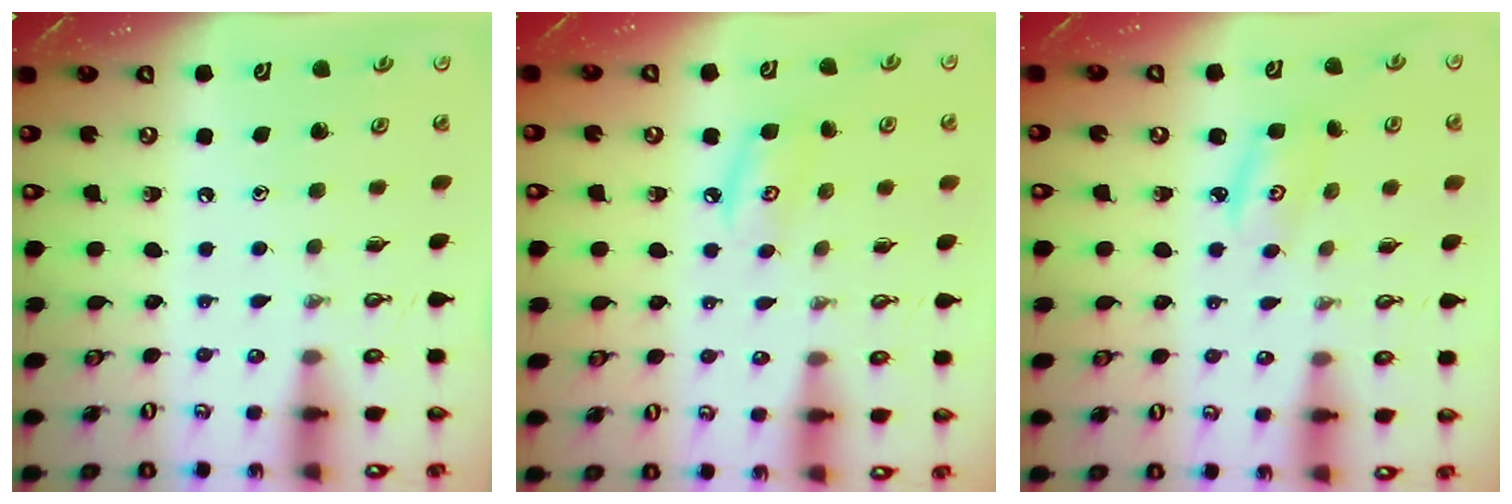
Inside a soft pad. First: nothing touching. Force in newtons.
{"total": 7.2, "press": 7.2, "slide": 0.6}
{"total": 2.6, "press": 2.6, "slide": 0.2}